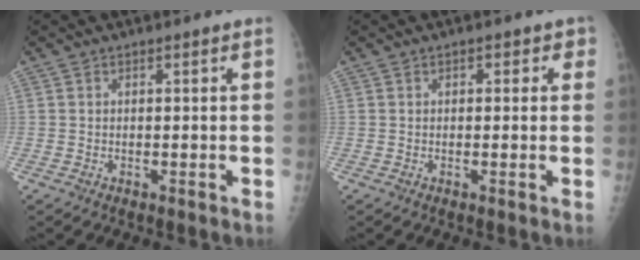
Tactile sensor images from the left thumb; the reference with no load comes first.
{"total": 2.1, "force": [0.7, 1.5, 1.2], "torque": [0.011, 0.003, 0.002]}